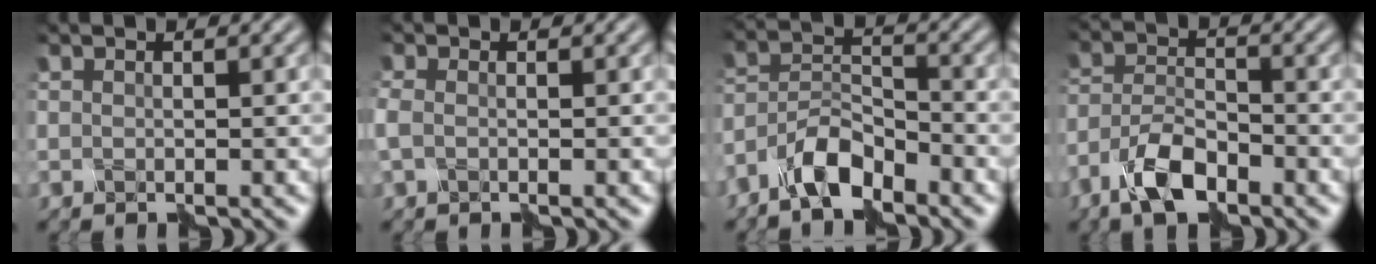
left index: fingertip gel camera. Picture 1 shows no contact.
{"total": 1.5, "force": [-0.5, 0.9, 1.0], "torque": [-0.023, 0.006, -0.011]}
{"total": 4.8, "force": [-4.2, 1.1, 2.0], "torque": [-0.035, 0.009, -0.087]}
{"total": 5.0, "force": [-3.9, 1.5, 2.6], "torque": [-0.059, 0.004, -0.083]}